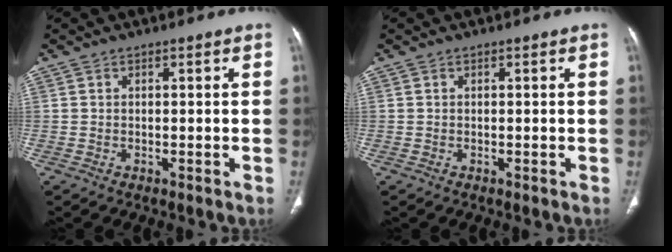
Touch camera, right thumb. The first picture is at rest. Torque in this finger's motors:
{"motor_torque": [0.24, 0.39, 0.01, 0.19, -0.02]}